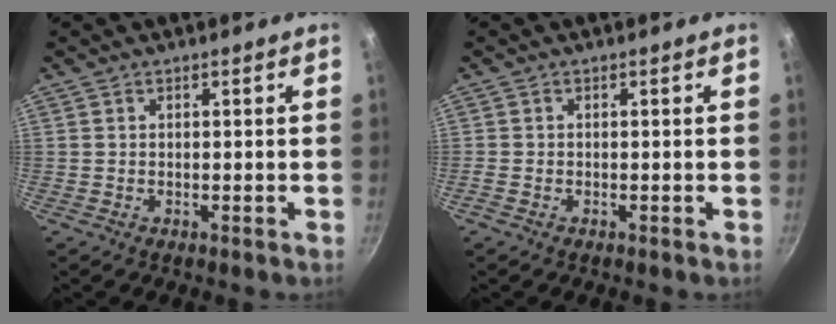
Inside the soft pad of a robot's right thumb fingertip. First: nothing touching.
{"total": 0.6, "force": [-0.5, 0.3, 0.4], "torque": [-0.012, 0.003, -0.012]}